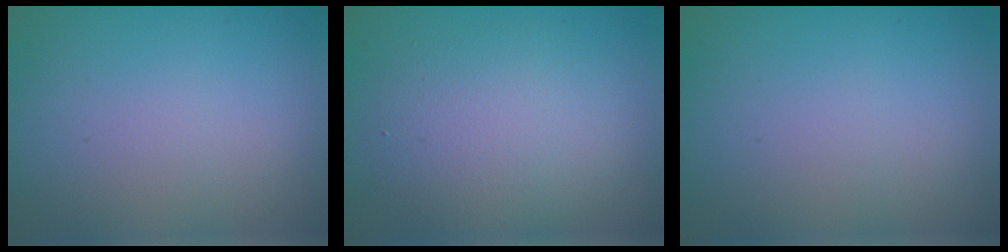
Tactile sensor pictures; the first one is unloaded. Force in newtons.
{"total": 4.9, "press": 4.9, "slide": 0.2}
{"total": 0.0}